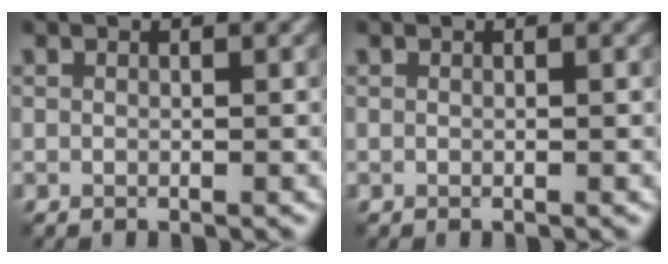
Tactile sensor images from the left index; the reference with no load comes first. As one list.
[{"total": 0.0}]